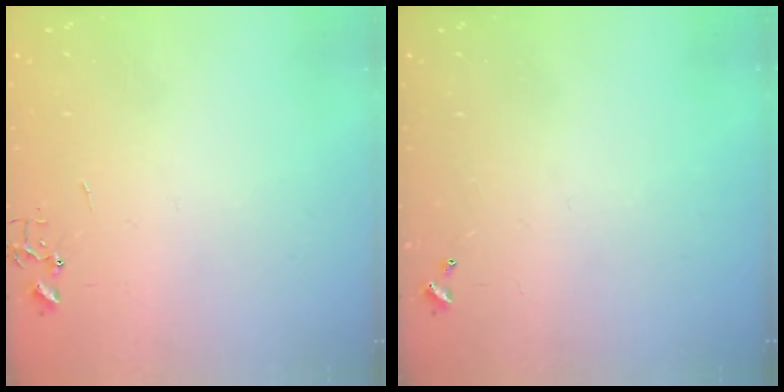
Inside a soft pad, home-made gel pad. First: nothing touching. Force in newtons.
{"total": 0.0}